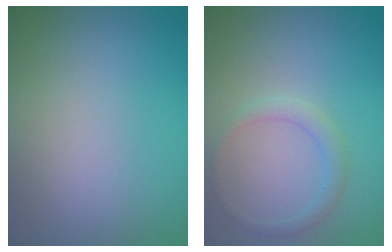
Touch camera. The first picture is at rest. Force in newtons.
{"total": 1.6, "press": 1.6, "slide": 0.2}